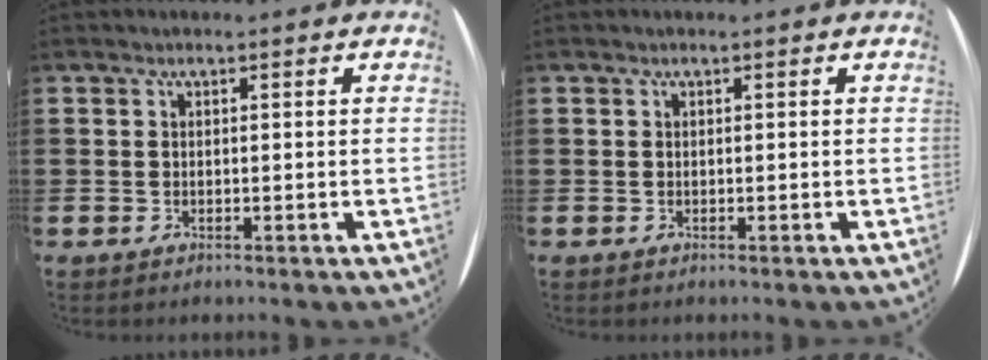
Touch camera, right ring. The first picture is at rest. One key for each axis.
{"total": 0.0}